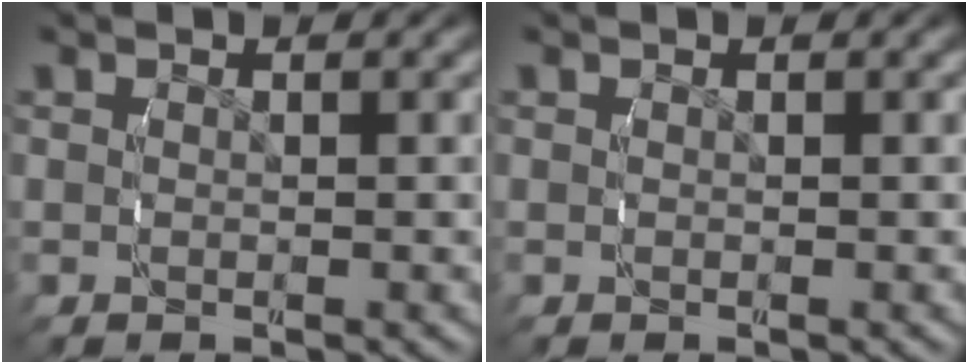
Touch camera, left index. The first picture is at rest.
{"total": 0.0}